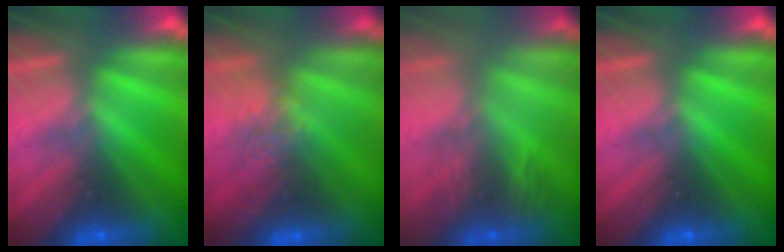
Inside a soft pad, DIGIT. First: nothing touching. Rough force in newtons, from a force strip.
{"total": 2.8}
{"total": 3.7}
{"total": 0.0}